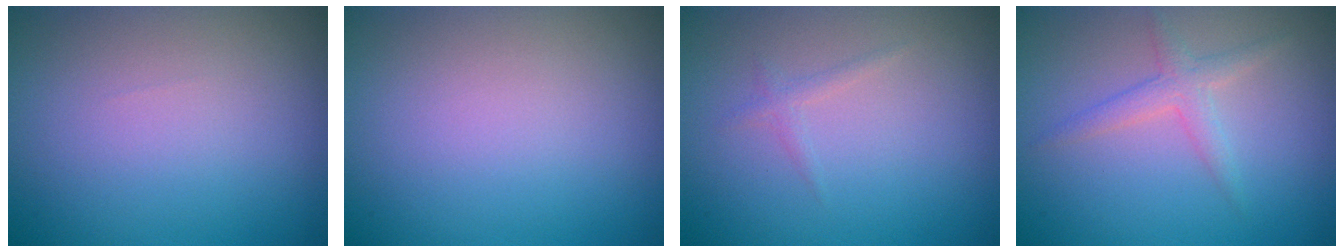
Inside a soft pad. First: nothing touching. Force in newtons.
{"total": 0.0}
{"total": 0.8, "press": 0.8, "slide": 0.1}
{"total": 2.0, "press": 2.0, "slide": 0.1}